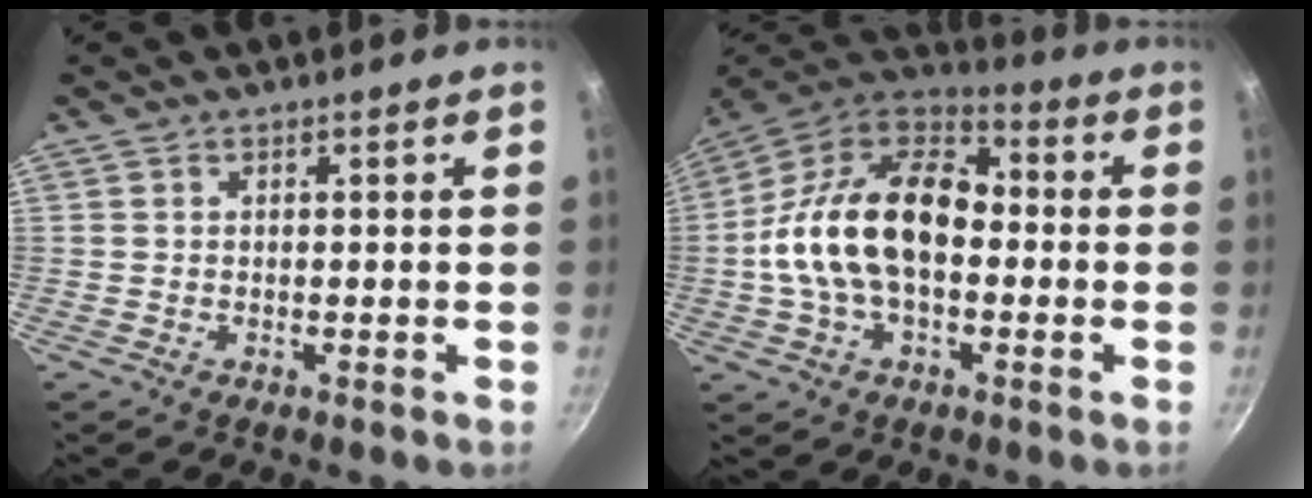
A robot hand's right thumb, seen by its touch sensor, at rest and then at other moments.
{"total": 20.7, "force": [-1.2, 13.0, 16.1], "torque": [-0.267, 0.045, -0.039]}